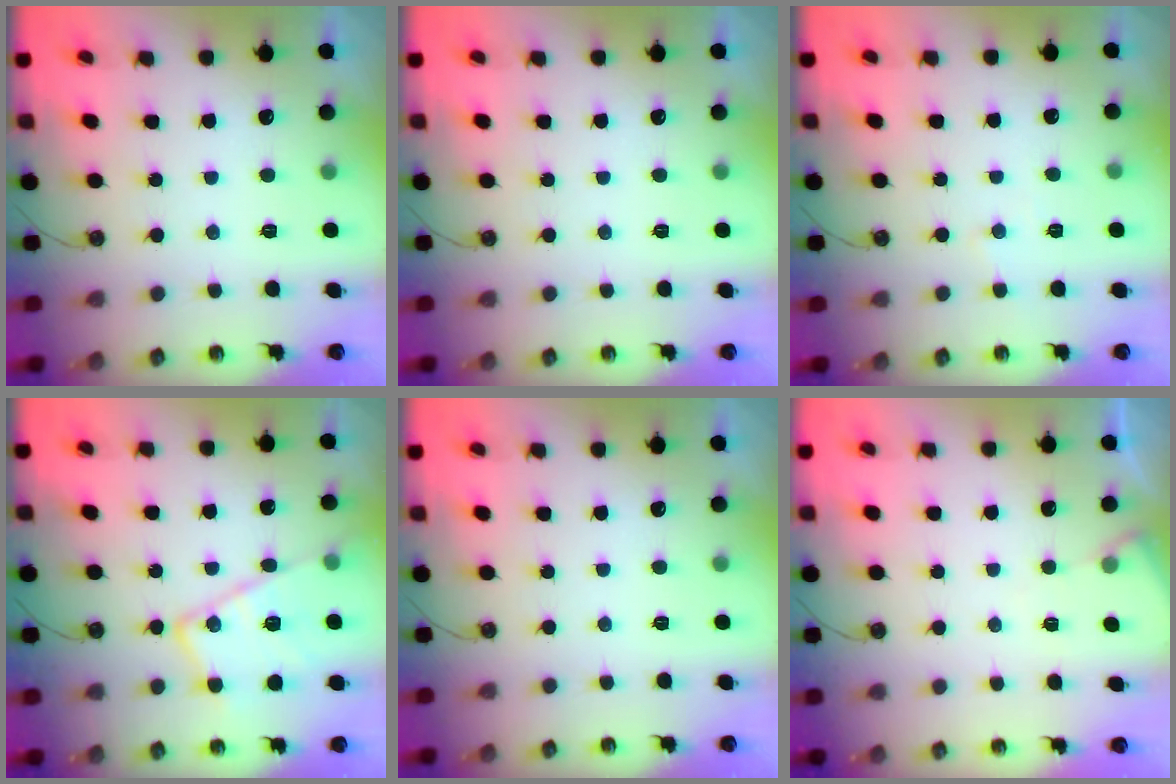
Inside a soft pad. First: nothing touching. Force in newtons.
{"total": 0.0}
{"total": 3.7, "press": 3.6, "slide": 0.6}
{"total": 16.9, "press": 16.9, "slide": 1.3}
{"total": 0.0}
{"total": 4.0, "press": 3.9, "slide": 0.6}